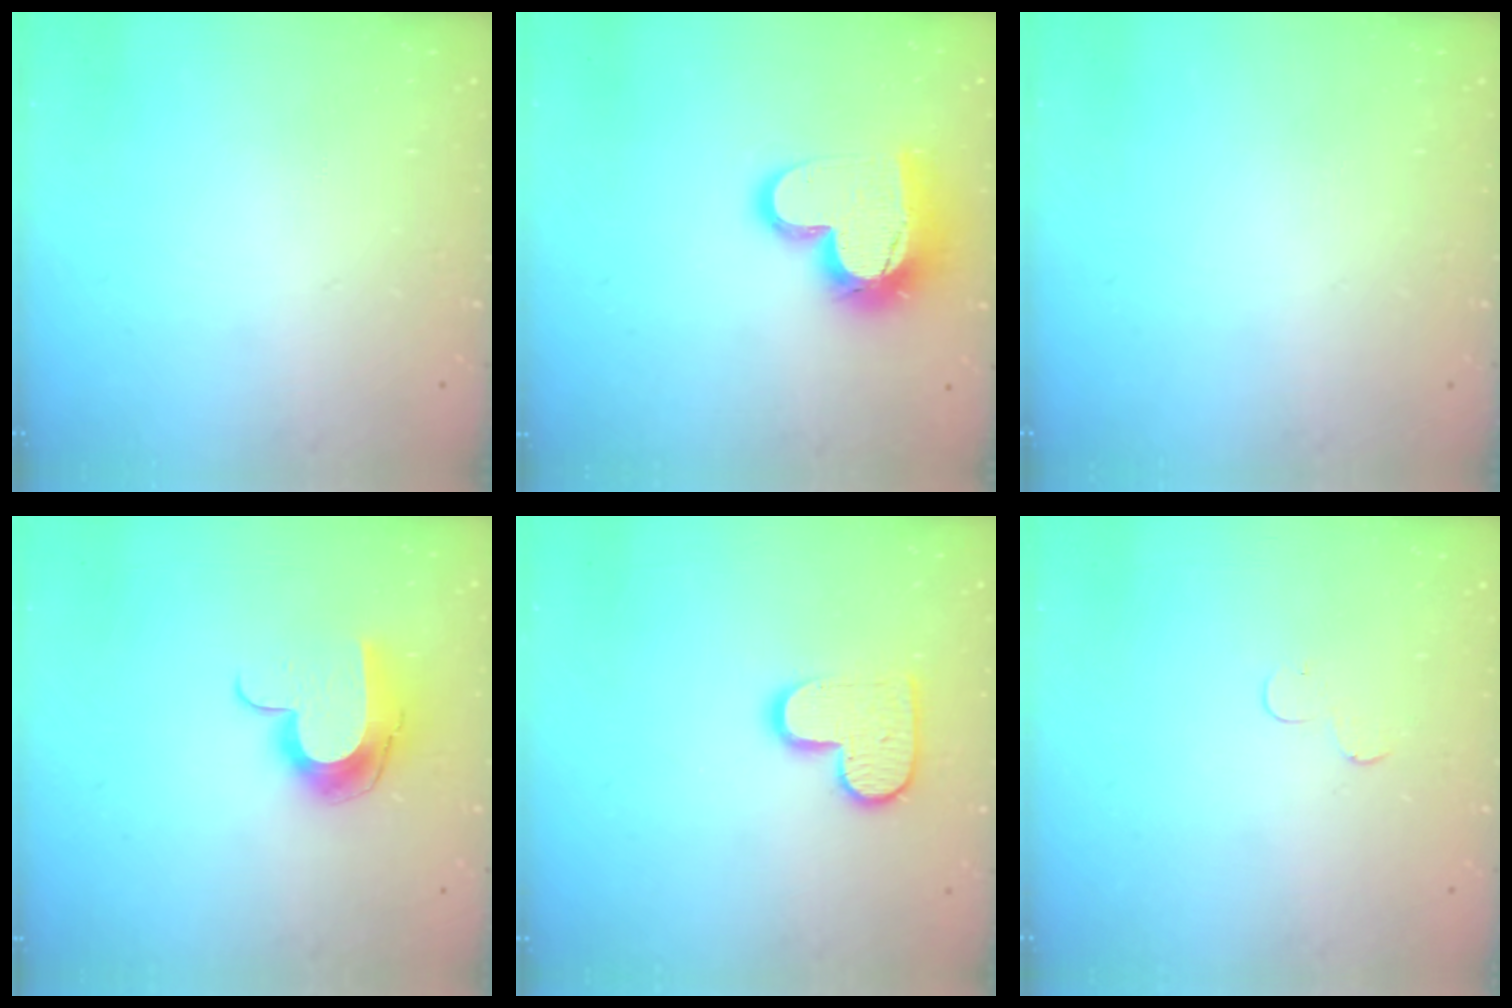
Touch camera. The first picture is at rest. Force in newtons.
{"total": 16.6, "press": 16.5, "slide": 1.3}
{"total": 0.0}
{"total": 10.4, "press": 10.3, "slide": 1.0}
{"total": 11.3, "press": 11.3, "slide": 0.8}
{"total": 3.1, "press": 3.1, "slide": 0.3}